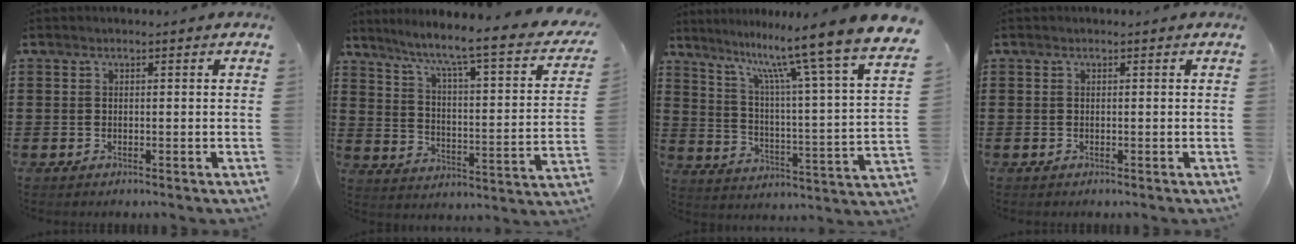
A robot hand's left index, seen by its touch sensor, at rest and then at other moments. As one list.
[{"total": 6.0, "force": [4.4, -0.6, 4.0], "torque": [-0.099, -0.045, 0.058]}, {"total": 11.7, "force": [9.7, -1.4, 6.4], "torque": [-0.137, -0.088, 0.146]}, {"total": 0.0}]